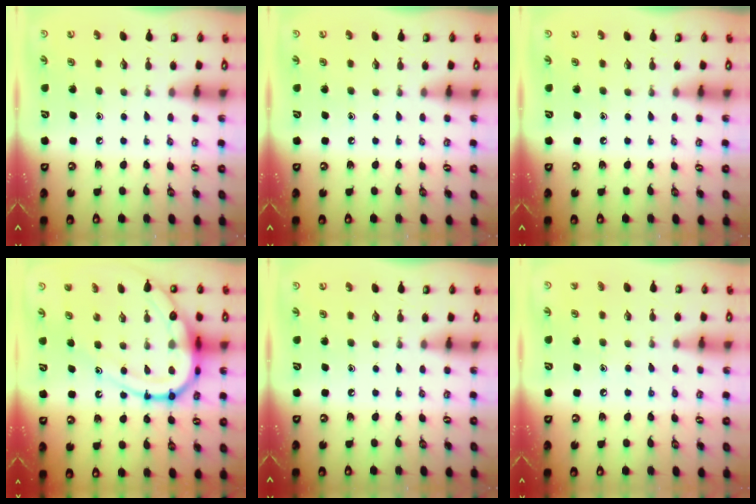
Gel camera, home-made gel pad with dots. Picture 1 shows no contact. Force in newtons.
{"total": 0.0}
{"total": 0.0}
{"total": 19.1, "press": 19.0, "slide": 1.9}
{"total": 0.0}
{"total": 5.6, "press": 5.5, "slide": 0.5}